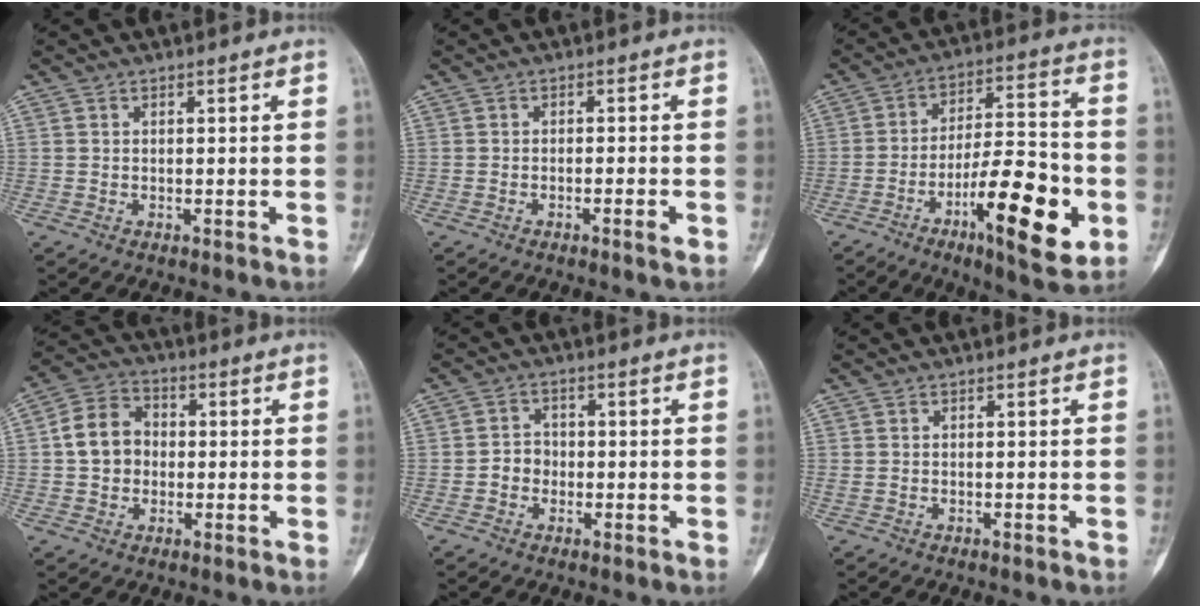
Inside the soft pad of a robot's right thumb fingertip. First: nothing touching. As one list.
[{"total": 2.3, "force": [-1.1, 0.2, 2.0], "torque": [-0.039, 0.003, -0.019]}, {"total": 18.8, "force": [-6.7, 5.5, 16.7], "torque": [-0.254, 0.028, -0.100]}, {"total": 8.6, "force": [0.0, 7.1, 4.8], "torque": [-0.066, 0.023, -0.012]}, {"total": 3.2, "force": [-0.8, 2.9, 1.3], "torque": [-0.005, 0.011, -0.021]}, {"total": 0.7, "force": [-0.1, 0.4, 0.5], "torque": [-0.026, 0.007, 0.001]}]